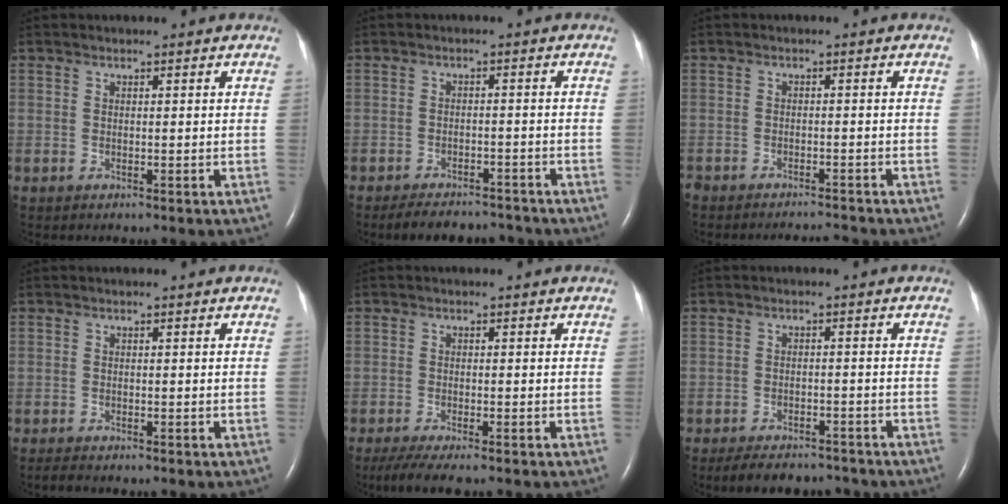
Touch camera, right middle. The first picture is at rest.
{"total": 6.9, "force": [-6.4, 2.1, 1.5], "torque": [-0.020, 0.002, -0.091]}
{"total": 4.2, "force": [-4.2, -0.1, 0.2], "torque": [-0.002, -0.010, -0.067]}
{"total": 1.1, "force": [-1.0, 0.1, 0.5], "torque": [-0.018, -0.005, -0.017]}
{"total": 5.1, "force": [-3.9, 0.5, 3.2], "torque": [-0.057, -0.014, -0.064]}
{"total": 7.9, "force": [-7.0, 2.7, 2.3], "torque": [-0.031, -0.001, -0.097]}